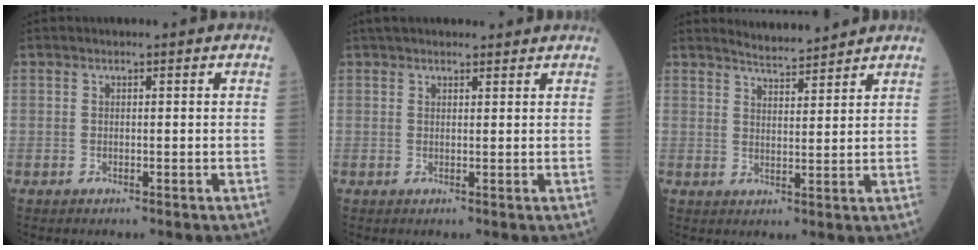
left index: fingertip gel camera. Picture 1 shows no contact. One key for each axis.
{"total": 5.8, "fx": 5.2, "fy": 1.6, "fz": 1.9, "tx": -0.020, "ty": 0.035, "tz": 0.074}
{"total": 4.4, "fx": 4.4, "fy": 0.0, "fz": 0.5, "tx": -0.018, "ty": 0.003, "tz": 0.073}